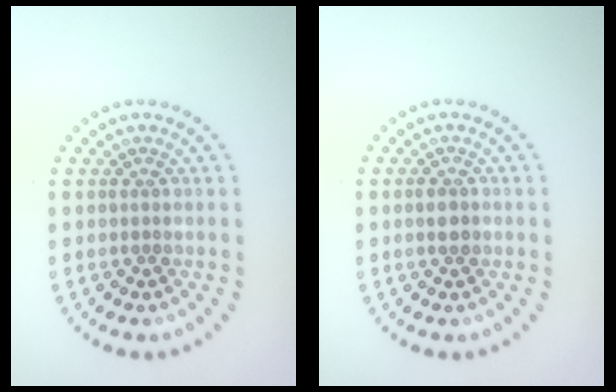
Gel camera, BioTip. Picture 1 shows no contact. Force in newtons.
{"total": 1.0, "press": 1.0, "slide": 0.1}